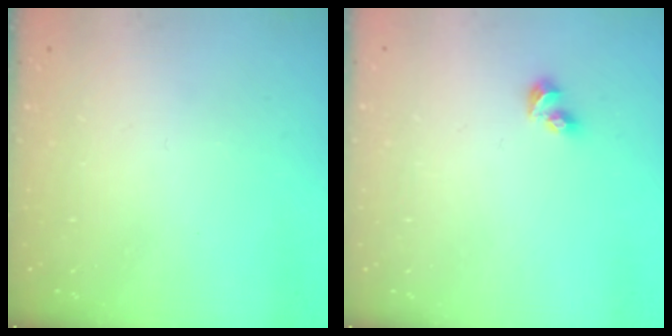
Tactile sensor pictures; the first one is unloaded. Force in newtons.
{"total": 3.7, "press": 3.7, "slide": 0.4}